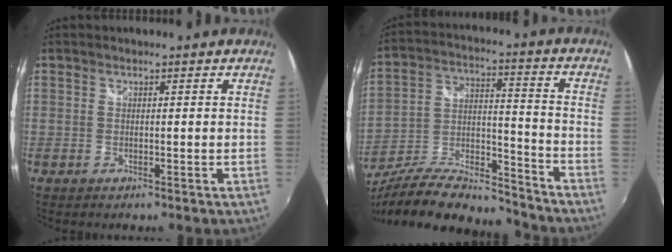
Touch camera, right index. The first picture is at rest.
{"total": 21.1, "force": [-17.4, 5.9, 10.4], "torque": [-0.199, -0.001, -0.283]}